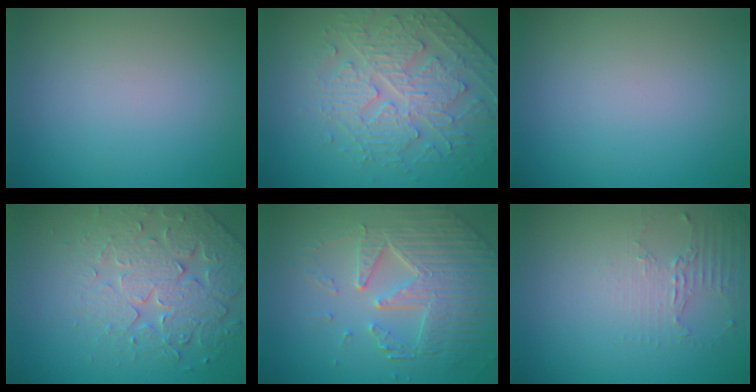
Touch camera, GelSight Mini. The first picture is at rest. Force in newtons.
{"total": 4.3, "press": 4.2, "slide": 0.9}
{"total": 0.0}
{"total": 4.8, "press": 4.7, "slide": 1.1}
{"total": 7.1, "press": 5.2, "slide": 4.8}
{"total": 2.2, "press": 1.6, "slide": 1.5}